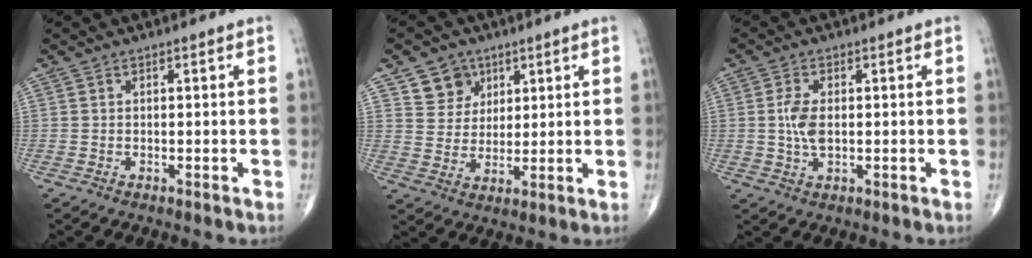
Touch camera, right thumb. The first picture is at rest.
{"total": 6.9, "force": [3.9, 5.5, 1.5], "torque": [0.003, -0.023, 0.072]}
{"total": 4.7, "force": [0.1, 2.4, 4.0], "torque": [-0.088, -0.001, 0.001]}